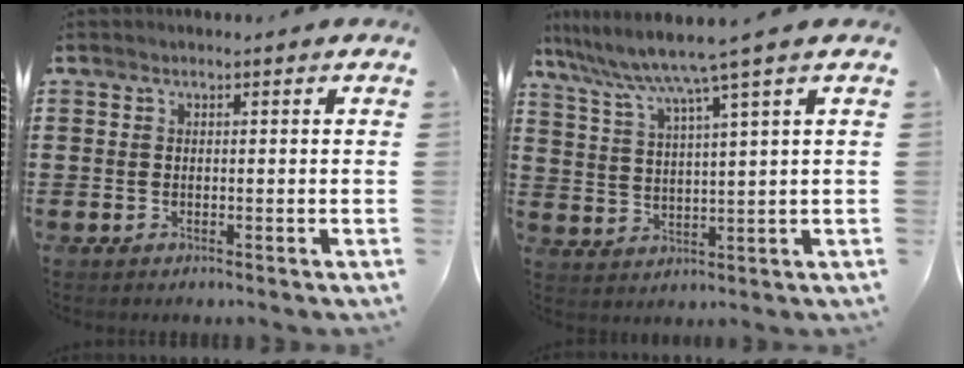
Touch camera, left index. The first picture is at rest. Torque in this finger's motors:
{"motor_torque": [2.14, 0.00, 0.22, 0.19]}